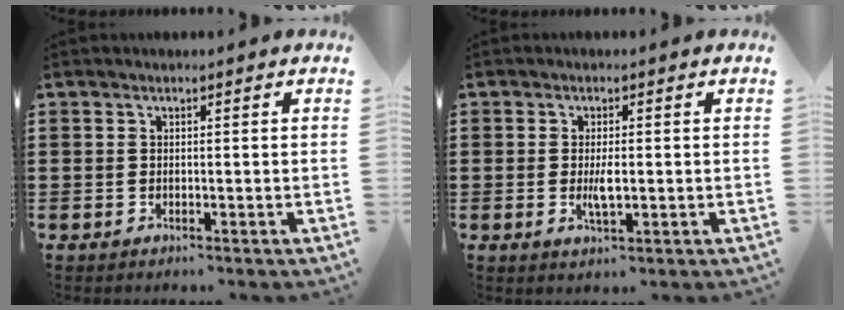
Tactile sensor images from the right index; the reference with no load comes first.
{"total": 2.9, "force": [-0.2, 1.0, 2.8], "torque": [-0.056, -0.003, -0.006]}